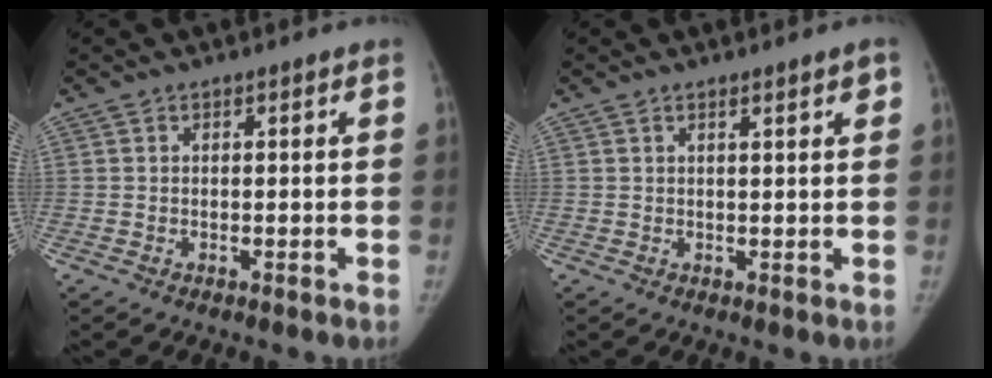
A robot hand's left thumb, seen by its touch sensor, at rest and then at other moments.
{"total": 2.3, "force": [1.4, 0.2, 1.8], "torque": [-0.025, -0.006, 0.019]}